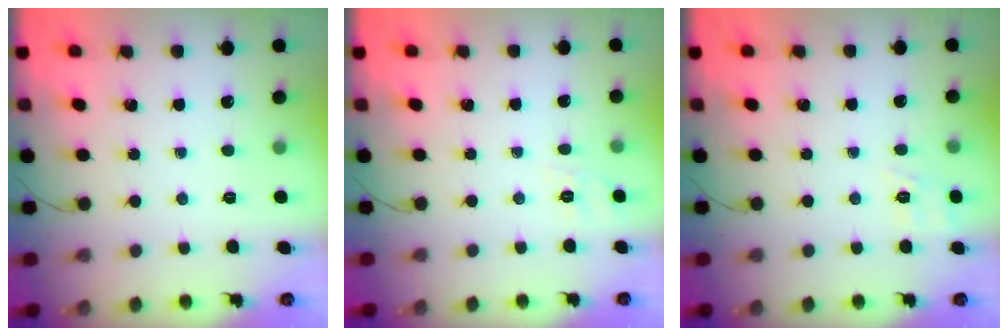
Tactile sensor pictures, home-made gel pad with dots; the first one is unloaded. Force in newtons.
{"total": 6.8, "press": 6.6, "slide": 1.8}
{"total": 2.7, "press": 2.0, "slide": 1.8}